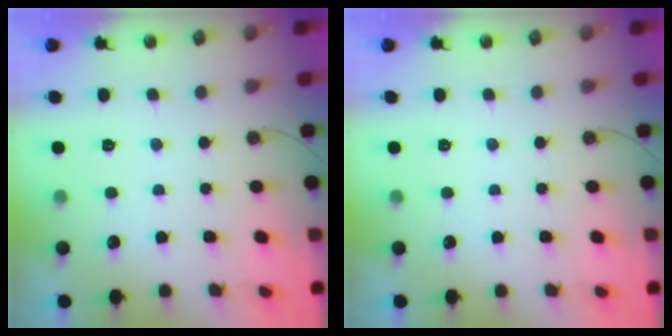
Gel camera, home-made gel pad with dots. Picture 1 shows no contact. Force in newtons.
{"total": 0.0}